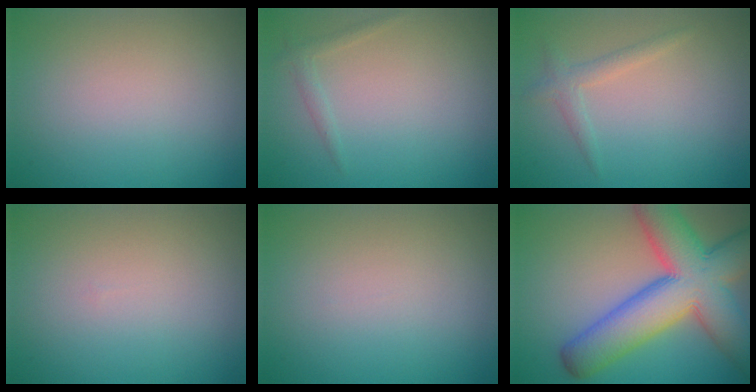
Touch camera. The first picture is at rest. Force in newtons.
{"total": 1.0, "press": 1.0, "slide": 0.1}
{"total": 1.6, "press": 1.6, "slide": 0.1}
{"total": 0.0}
{"total": 0.0}
{"total": 12.5, "press": 12.4, "slide": 0.5}